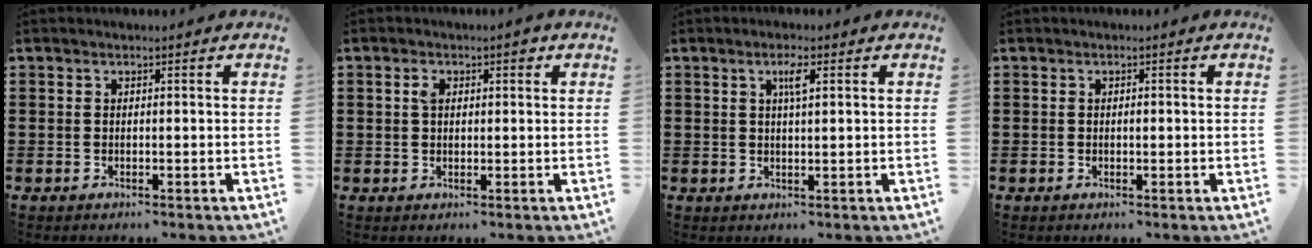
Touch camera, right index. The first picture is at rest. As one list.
[{"total": 2.7, "force": [0.9, 1.5, 2.1], "torque": [-0.037, 0.006, 0.013]}, {"total": 2.6, "force": [1.0, 0.4, 2.4], "torque": [-0.041, 0.000, 0.013]}, {"total": 0.8, "force": [0.0, 0.3, 0.7], "torque": [-0.015, -0.002, 0.000]}]